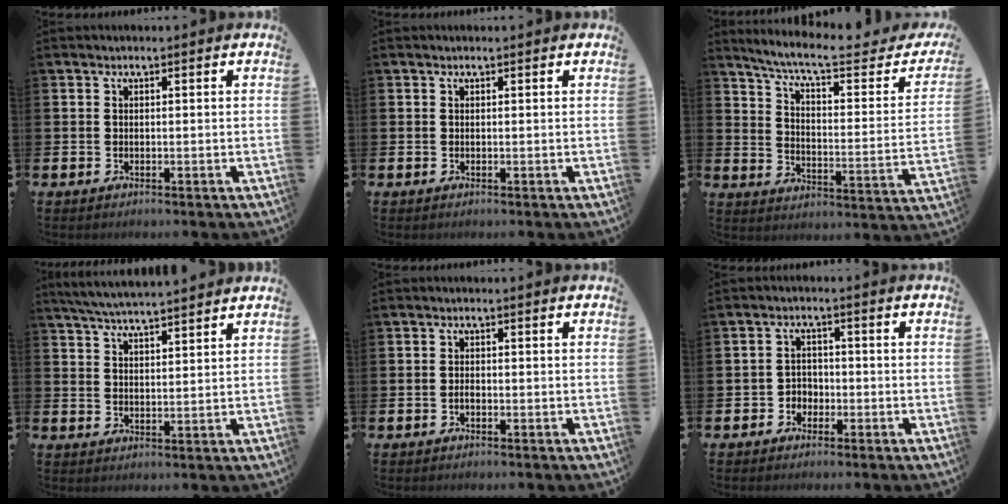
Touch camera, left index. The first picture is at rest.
{"total": 0.0}
{"total": 7.9, "force": [6.6, 1.2, 4.2], "torque": [-0.103, -0.043, 0.104]}
{"total": 5.1, "force": [5.0, -0.1, 1.0], "torque": [-0.041, -0.024, 0.091]}
{"total": 0.9, "force": [-0.5, 0.5, 0.6], "torque": [-0.010, -0.001, -0.010]}
{"total": 2.4, "force": [-1.6, 1.8, 0.2], "torque": [-0.019, 0.009, -0.035]}